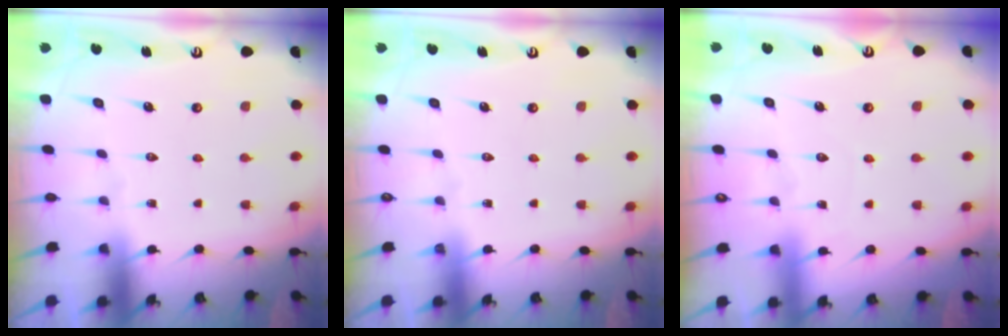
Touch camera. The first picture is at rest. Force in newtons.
{"total": 0.0}
{"total": 3.1, "press": 3.0, "slide": 0.3}